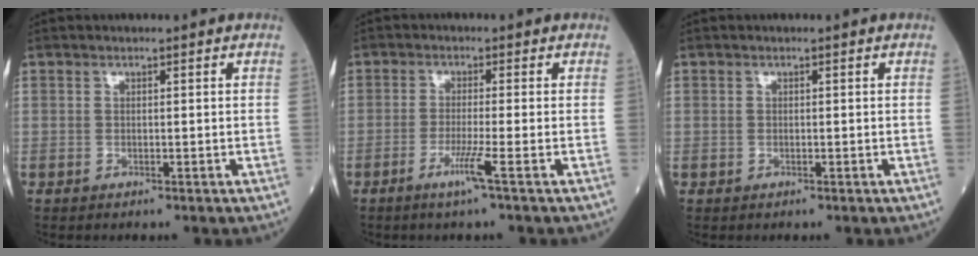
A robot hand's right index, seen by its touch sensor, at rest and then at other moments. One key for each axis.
{"total": 3.5, "fx": -1.7, "fy": -1.0, "fz": 2.9, "tx": -0.059, "ty": -0.009, "tz": -0.038}
{"total": 0.0}